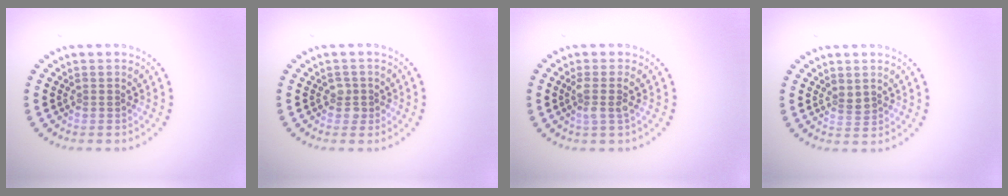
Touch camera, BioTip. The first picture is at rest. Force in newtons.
{"total": 1.2, "press": 1.1, "slide": 0.5}
{"total": 1.8, "press": 1.5, "slide": 1.1}
{"total": 1.1, "press": 0.9, "slide": 0.6}